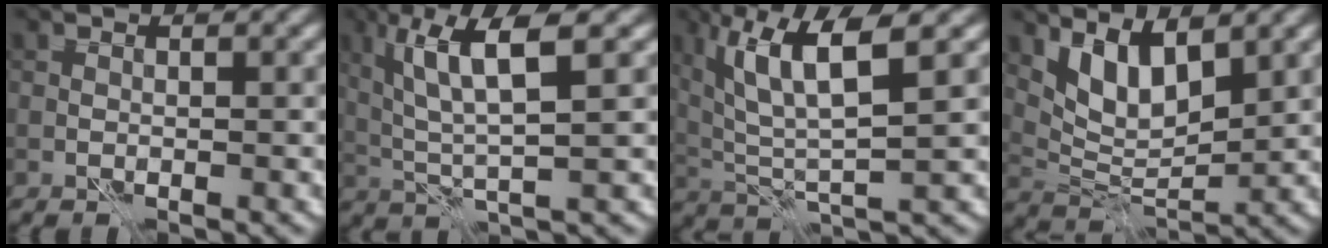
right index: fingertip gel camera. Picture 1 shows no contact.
{"total": 6.4, "force": [2.4, 1.0, 5.8], "torque": [-0.121, 0.005, 0.049]}
{"total": 7.3, "force": [3.4, 1.6, 6.3], "torque": [-0.130, 0.002, 0.067]}
{"total": 5.4, "force": [2.8, 2.5, 3.8], "torque": [-0.079, -0.013, 0.058]}